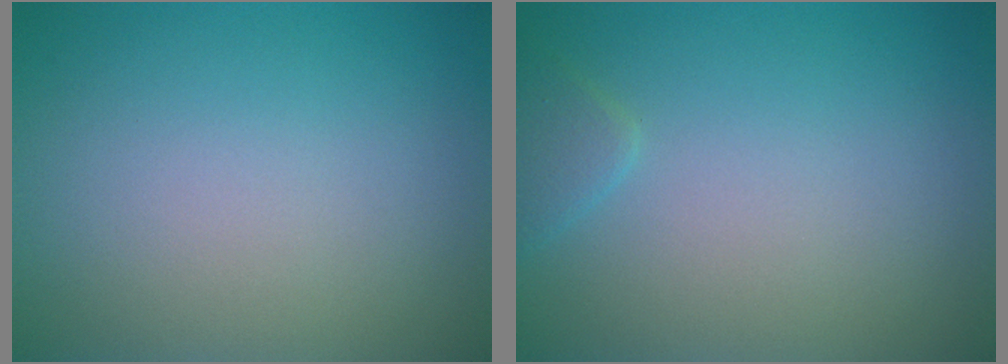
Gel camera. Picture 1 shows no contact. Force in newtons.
{"total": 1.3, "press": 1.3, "slide": 0.0}